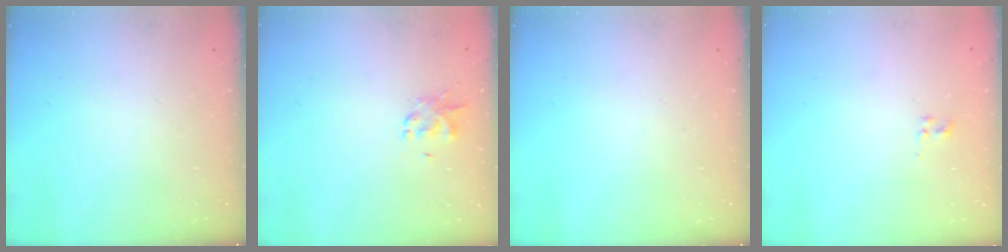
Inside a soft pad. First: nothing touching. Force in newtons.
{"total": 1.0, "press": 0.9, "slide": 0.3}
{"total": 0.0}
{"total": 1.5, "press": 1.3, "slide": 0.9}